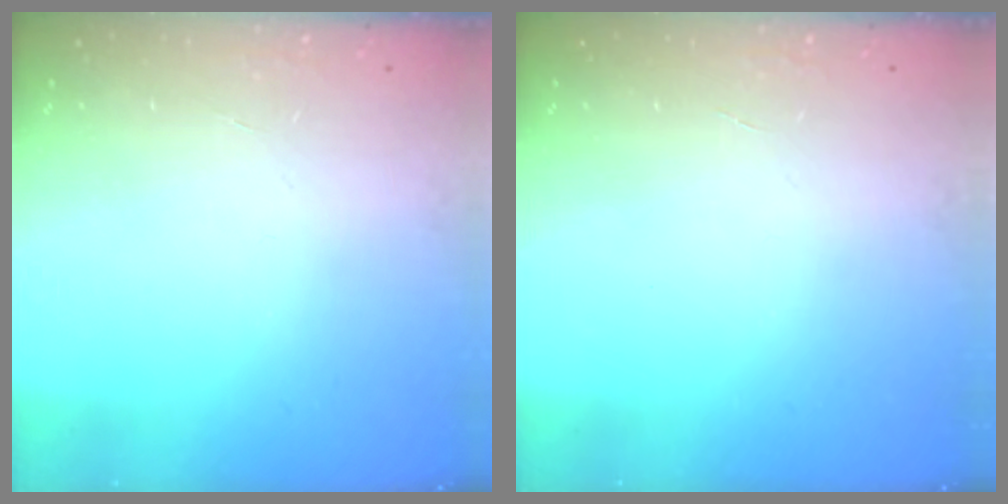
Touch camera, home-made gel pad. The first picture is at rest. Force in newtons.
{"total": 0.0}